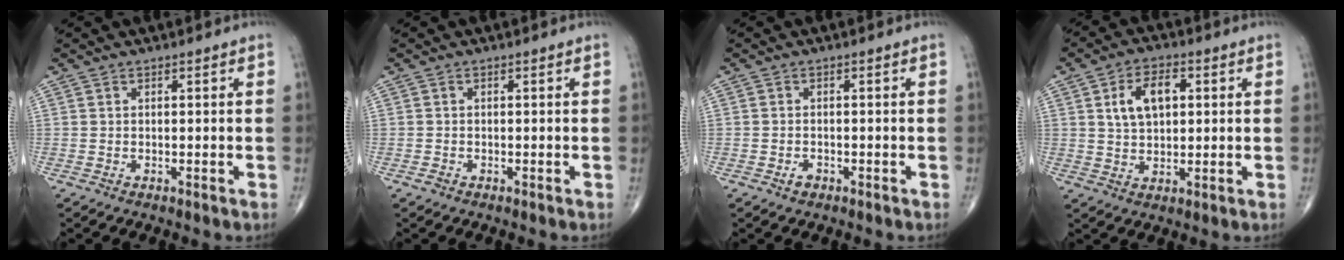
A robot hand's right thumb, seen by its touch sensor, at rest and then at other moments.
{"total": 0.7, "force": [-0.5, 0.4, 0.2], "torque": [-0.001, 0.001, -0.011]}
{"total": 1.3, "force": [-0.8, 0.8, 0.6], "torque": [-0.008, 0.004, -0.014]}
{"total": 8.3, "force": [2.1, 4.9, 6.3], "torque": [-0.098, 0.004, 0.037]}